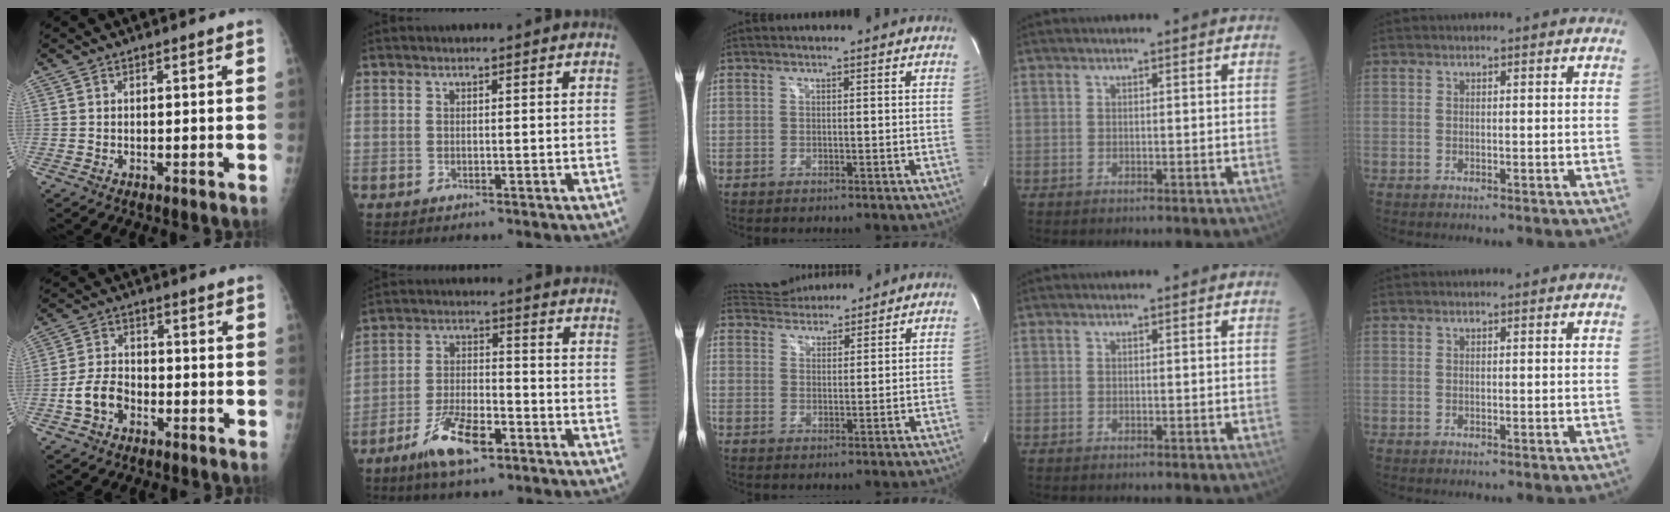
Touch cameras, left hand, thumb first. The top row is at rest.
{"thumb": {"total": 6.4, "force": [-2.7, 4.5, 3.7], "torque": [-0.065, 0.025, -0.053]}, "index": {"total": 8.6, "force": [-5.2, 2.7, 6.3], "torque": [-0.127, -0.005, -0.094]}, "middle": {"total": 7.9, "force": [7.7, 1.6, 1.4], "torque": [-0.029, 0.023, 0.125]}}